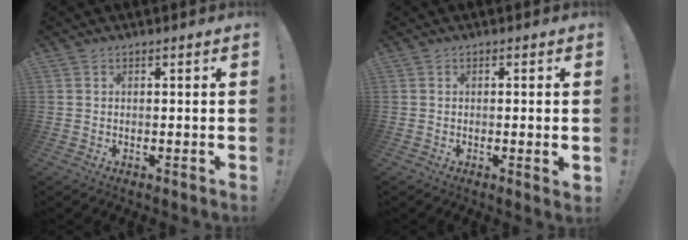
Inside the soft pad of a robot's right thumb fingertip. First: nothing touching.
{"total": 2.2, "force": [0.2, -0.1, 2.2], "torque": [-0.029, -0.006, 0.002]}